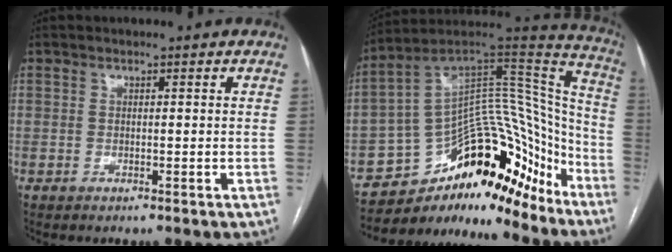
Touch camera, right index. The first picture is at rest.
{"total": 22.2, "force": [-16.8, 10.2, 10.4], "torque": [-0.119, 0.084, -0.252]}